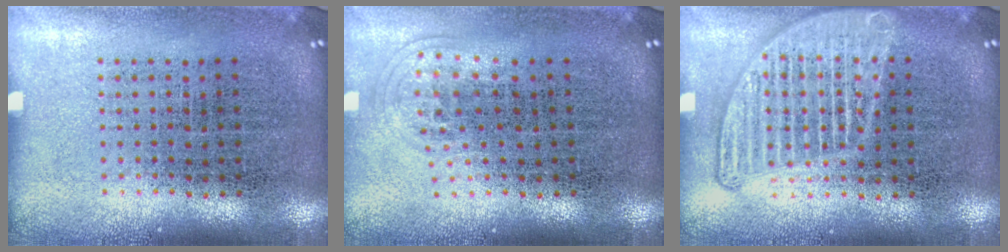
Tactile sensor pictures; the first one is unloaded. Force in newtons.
{"total": 1.0, "press": 0.7, "slide": 0.8}
{"total": 1.7, "press": 1.7, "slide": 0.2}